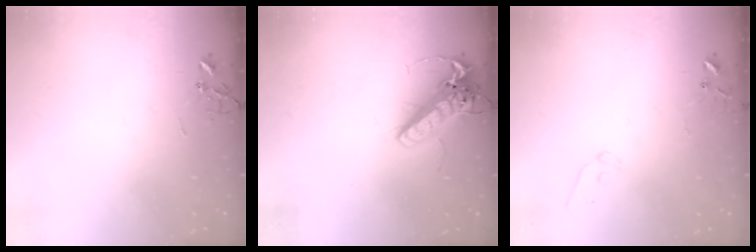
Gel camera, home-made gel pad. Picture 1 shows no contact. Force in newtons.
{"total": 15.6, "press": 15.3, "slide": 3.2}
{"total": 7.2, "press": 7.2, "slide": 0.5}